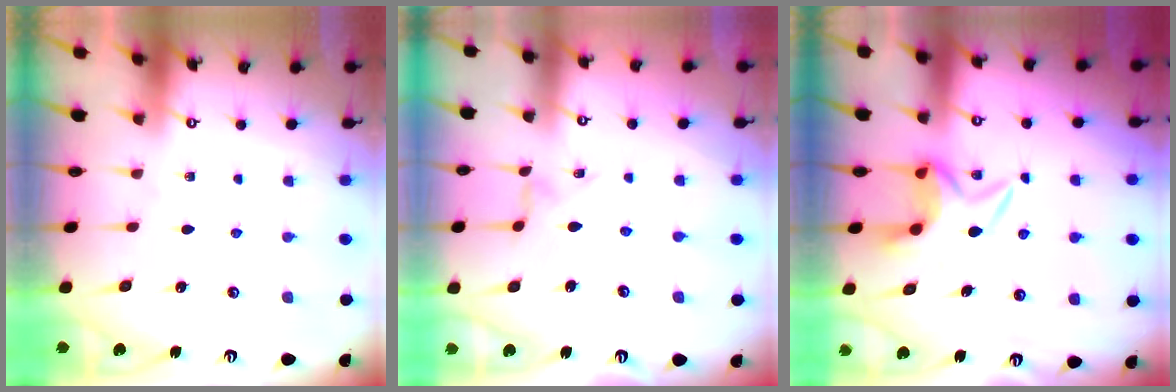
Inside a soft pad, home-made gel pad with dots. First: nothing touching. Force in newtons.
{"total": 1.9, "press": 1.9, "slide": 0.1}
{"total": 5.8, "press": 5.8, "slide": 0.5}